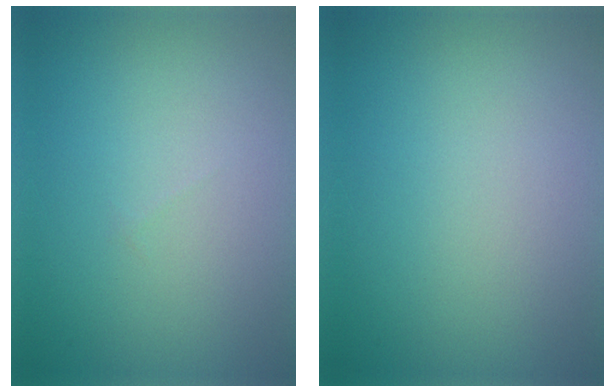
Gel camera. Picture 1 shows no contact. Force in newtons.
{"total": 0.0}